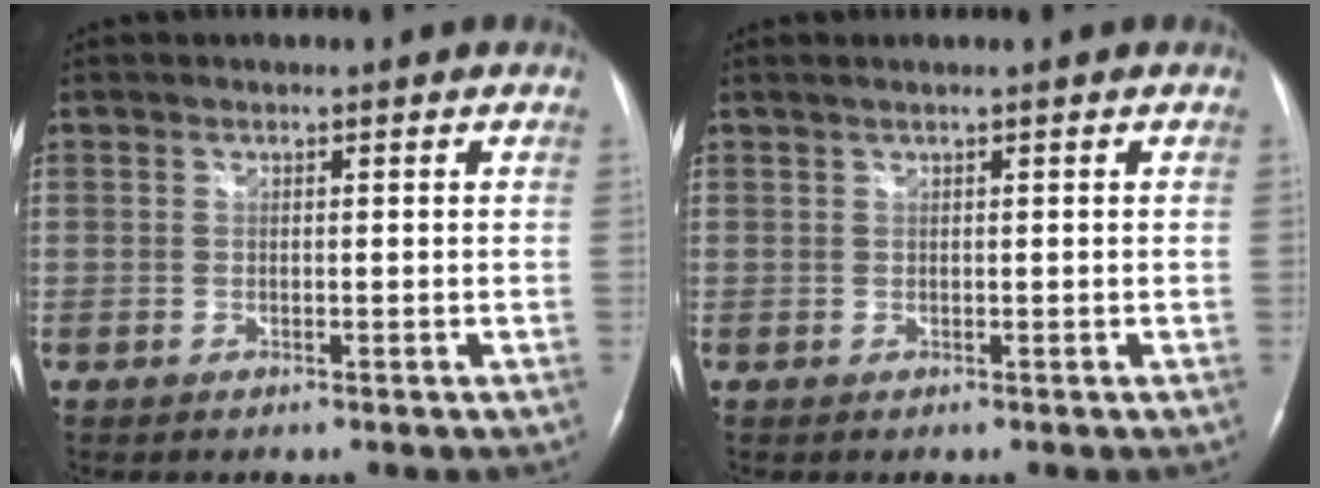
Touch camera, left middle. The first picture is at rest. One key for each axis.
{"total": 1.0, "fx": 0.7, "fy": -0.2, "fz": 0.7, "tx": -0.021, "ty": 0.013, "tz": 0.018}